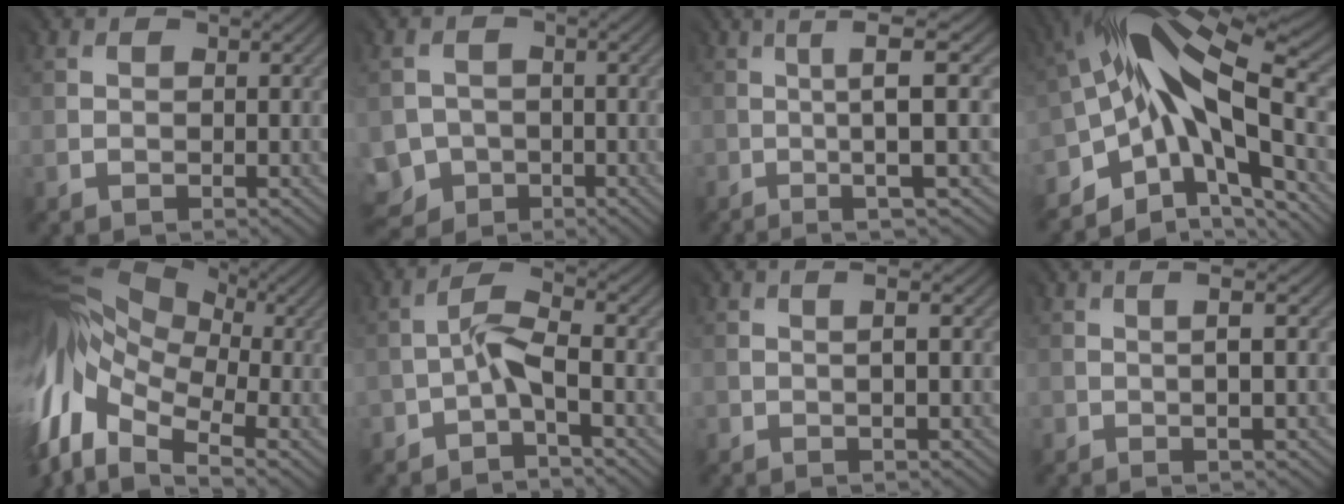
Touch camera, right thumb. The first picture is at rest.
{"total": 4.7, "force": [-2.8, 3.7, 0.6], "torque": [-0.021, -0.013, -0.050]}
{"total": 4.6, "force": [-0.6, -0.4, 4.6], "torque": [-0.079, 0.015, -0.019]}
{"total": 12.5, "force": [-2.7, 5.8, 10.7], "torque": [-0.174, 0.011, -0.059]}
{"total": 14.2, "force": [-1.0, 9.5, 10.5], "torque": [-0.238, -0.003, -0.012]}
{"total": 2.6, "force": [-1.7, 0.4, 1.9], "torque": [-0.041, 0.012, -0.043]}
{"total": 0.9, "force": [-0.3, -0.6, 0.6], "torque": [-0.013, 0.001, -0.005]}
{"total": 1.6, "force": [-0.2, -0.4, 1.5], "torque": [-0.027, 0.004, -0.005]}